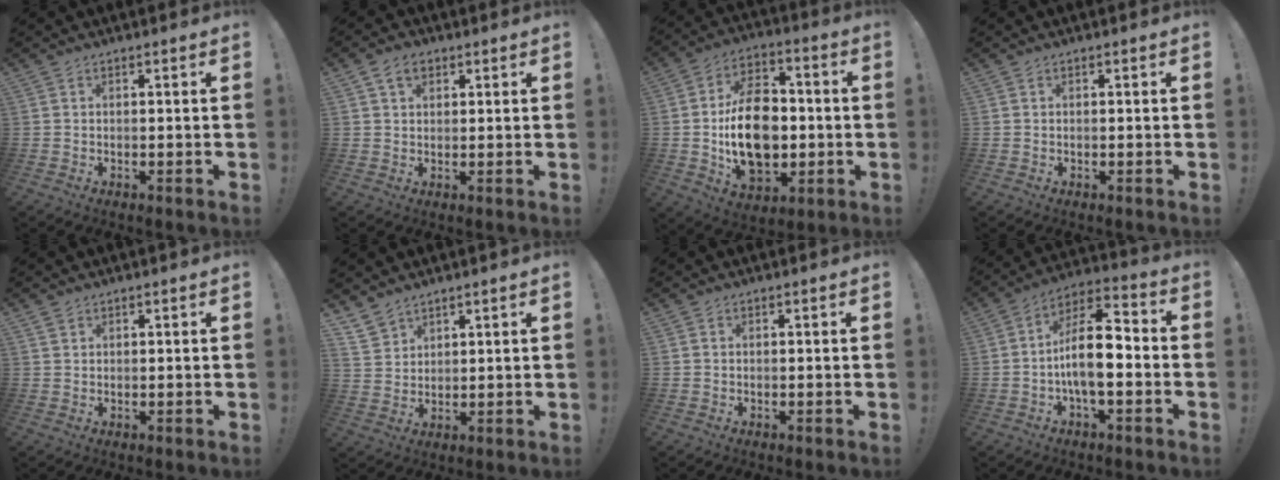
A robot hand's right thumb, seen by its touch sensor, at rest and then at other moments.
{"total": 5.0, "force": [2.5, 3.4, 2.8], "torque": [-0.053, 0.003, 0.048]}
{"total": 20.1, "force": [-1.6, 13.7, 14.7], "torque": [-0.262, 0.004, -0.026]}
{"total": 0.0}
{"total": 1.2, "force": [1.0, 0.7, 0.3], "torque": [-0.007, 0.000, 0.019]}
{"total": 5.9, "force": [4.9, 3.0, 1.1], "torque": [-0.024, -0.034, 0.096]}
{"total": 0.0}
{"total": 14.2, "force": [-2.6, 6.1, 12.6], "torque": [-0.226, 0.015, -0.046]}